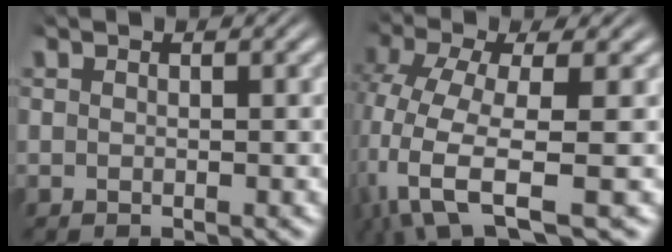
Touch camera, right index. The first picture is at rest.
{"total": 7.8, "force": [-3.9, 3.4, 5.9], "torque": [-0.143, -0.045, -0.038]}